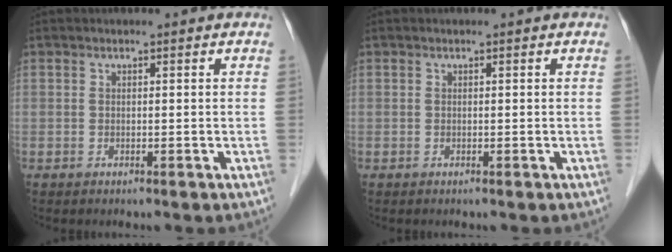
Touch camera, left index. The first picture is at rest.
{"total": 0.0}